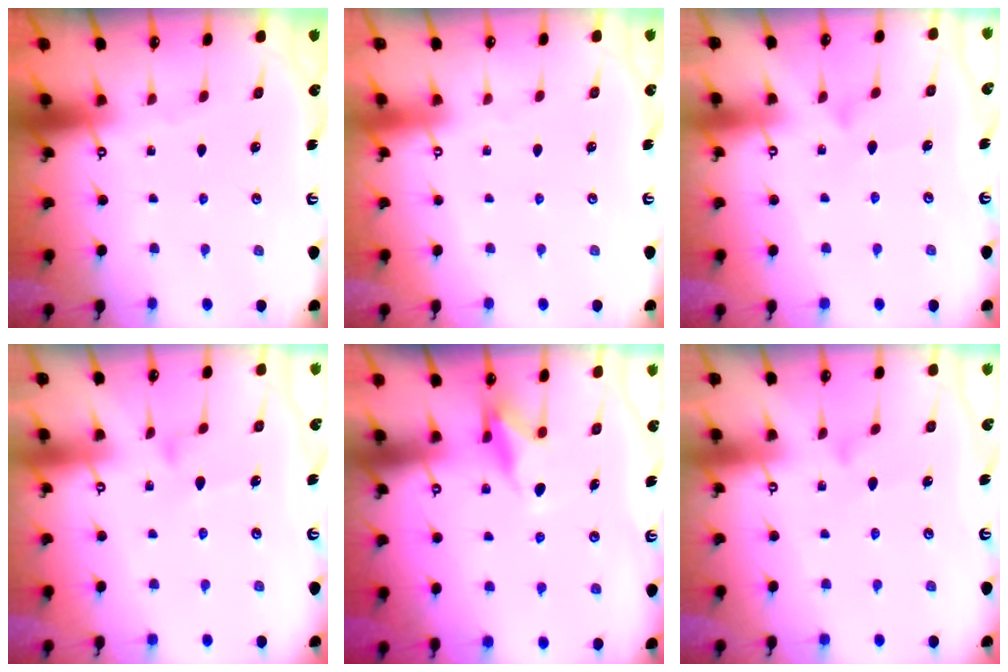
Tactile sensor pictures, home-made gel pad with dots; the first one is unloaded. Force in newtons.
{"total": 3.9, "press": 3.9, "slide": 0.1}
{"total": 8.4, "press": 8.4, "slide": 0.2}
{"total": 6.8, "press": 6.8, "slide": 0.4}
{"total": 9.3, "press": 9.2, "slide": 0.7}
{"total": 8.5, "press": 8.4, "slide": 0.6}